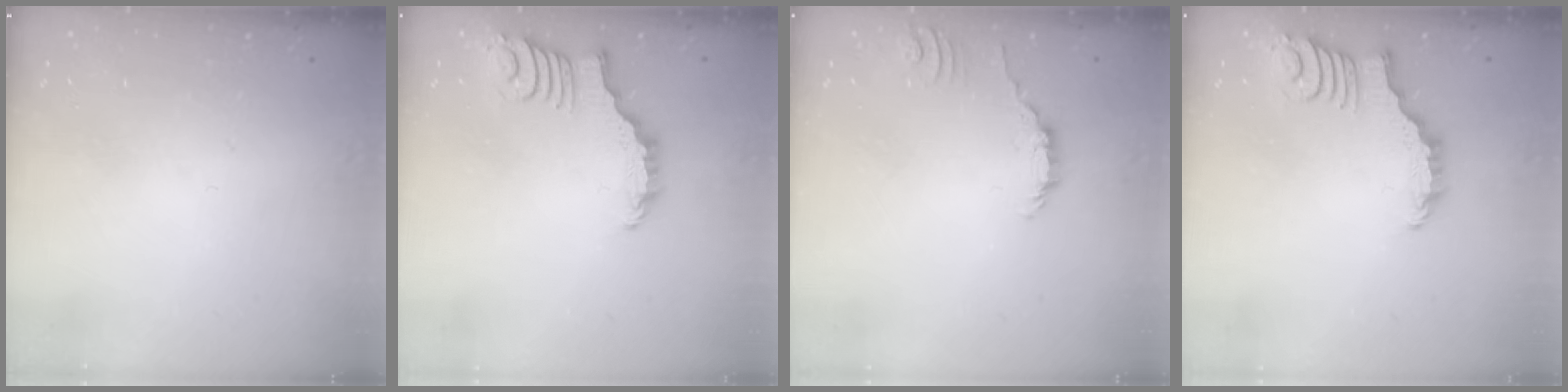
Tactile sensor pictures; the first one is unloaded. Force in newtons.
{"total": 2.6, "press": 2.6, "slide": 0.3}
{"total": 2.6, "press": 2.6, "slide": 0.4}
{"total": 2.6, "press": 2.6, "slide": 0.3}